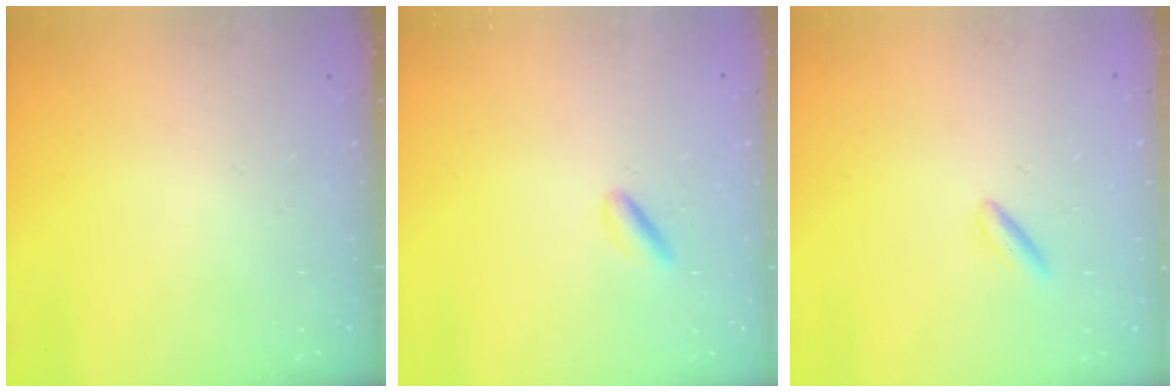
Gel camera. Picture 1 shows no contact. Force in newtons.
{"total": 2.5, "press": 2.4, "slide": 0.8}
{"total": 2.6, "press": 2.4, "slide": 1.0}